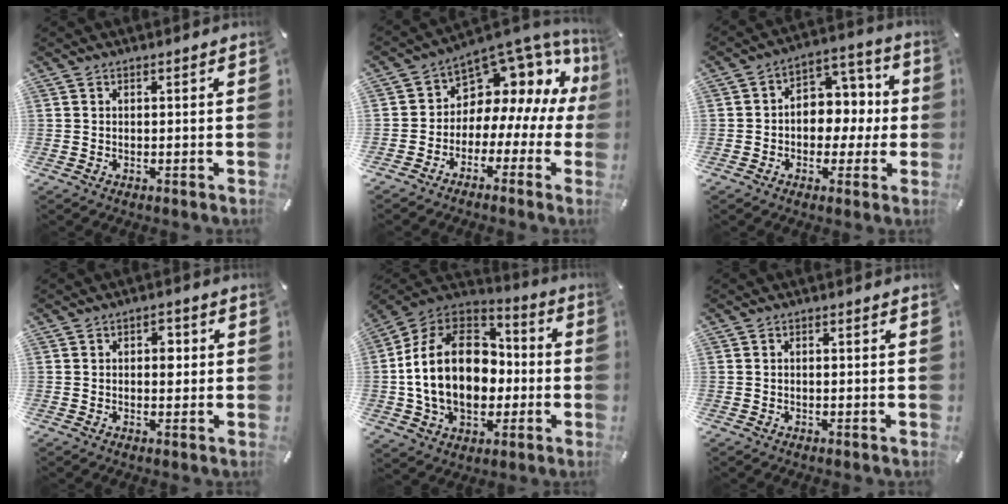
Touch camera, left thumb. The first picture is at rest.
{"total": 8.9, "force": [5.0, 6.6, 3.2], "torque": [-0.055, -0.067, 0.088]}
{"total": 8.6, "force": [-1.1, 7.6, 3.9], "torque": [-0.039, 0.005, -0.023]}
{"total": 3.3, "force": [0.3, 2.2, 2.5], "torque": [-0.026, 0.000, -0.004]}
{"total": 22.4, "force": [-1.1, 16.4, 15.2], "torque": [-0.310, 0.013, -0.014]}
{"total": 0.6, "force": [-0.2, 0.3, 0.4], "torque": [-0.008, 0.000, -0.005]}